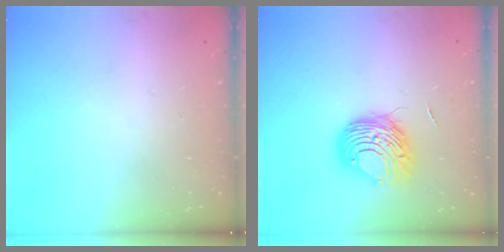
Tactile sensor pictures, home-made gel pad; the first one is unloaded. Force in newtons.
{"total": 9.2, "press": 9.2, "slide": 1.1}